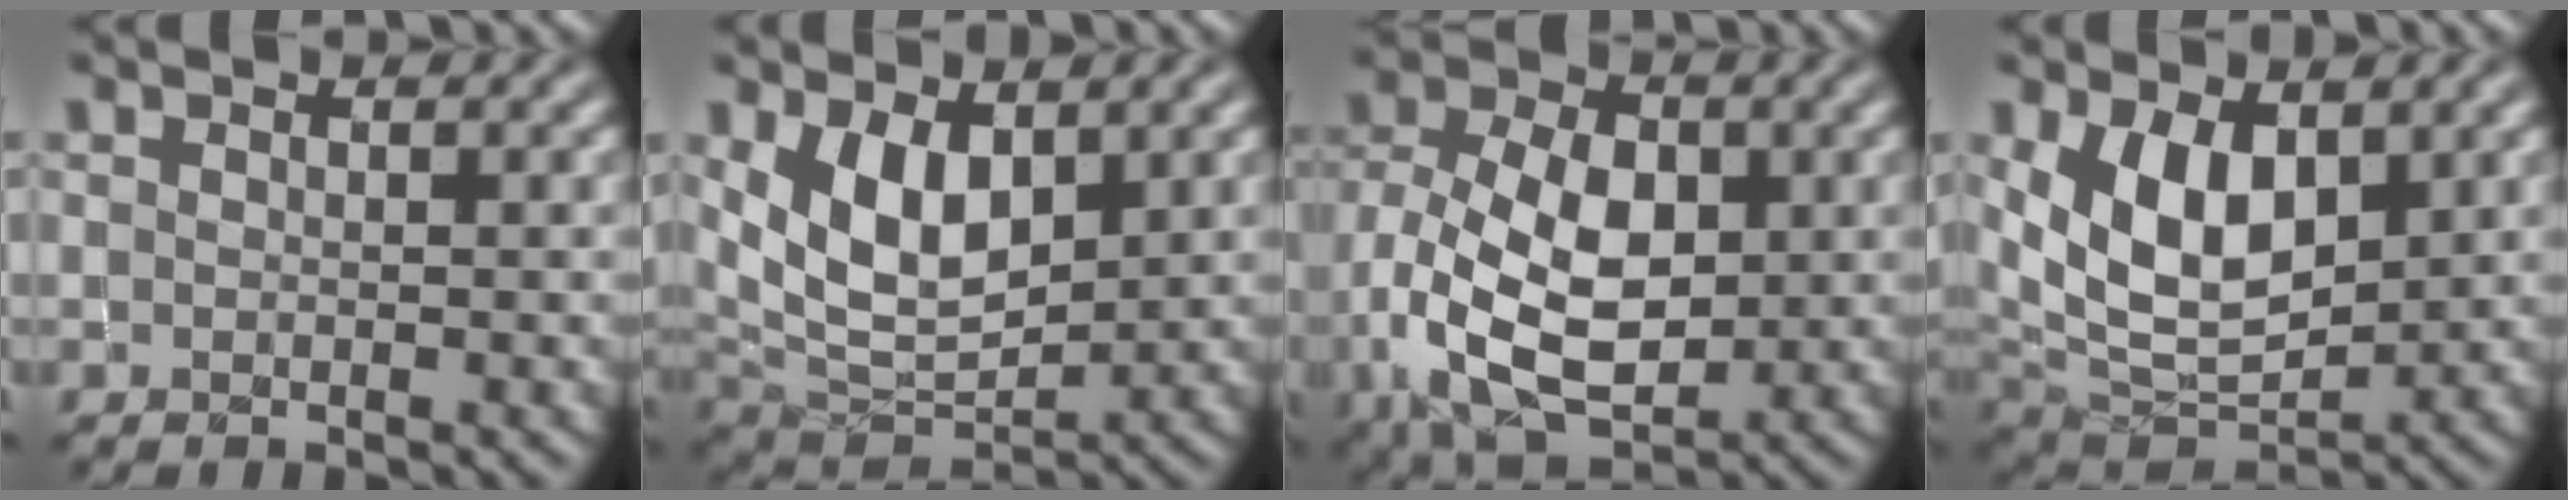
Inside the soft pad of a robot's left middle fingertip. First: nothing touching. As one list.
[{"total": 6.4, "force": [2.1, 3.6, 4.9], "torque": [-0.101, -0.011, 0.046]}, {"total": 9.9, "force": [-1.0, 6.3, 7.5], "torque": [-0.160, 0.000, -0.023]}, {"total": 7.6, "force": [2.1, 4.4, 5.8], "torque": [-0.120, -0.011, 0.041]}]